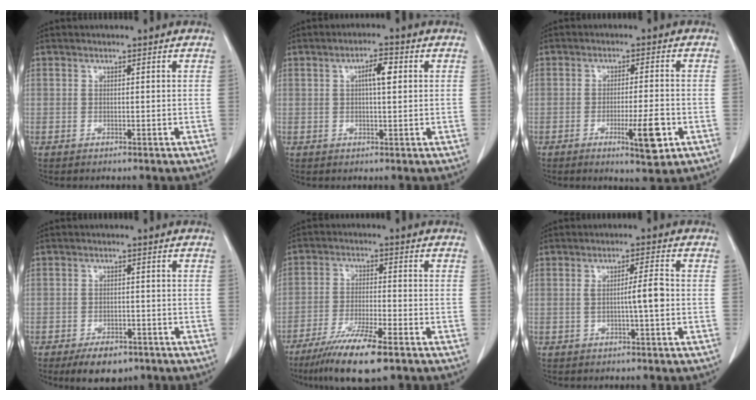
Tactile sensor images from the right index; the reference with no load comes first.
{"total": 3.7, "force": [0.9, 0.9, 3.5], "torque": [-0.062, 0.008, 0.013]}
{"total": 6.8, "force": [-2.7, 0.8, 6.2], "torque": [-0.096, -0.009, -0.035]}
{"total": 5.7, "force": [-3.9, 2.8, 2.9], "torque": [-0.045, -0.001, -0.056]}
{"total": 10.4, "force": [-7.0, 0.9, 7.6], "torque": [-0.141, -0.028, -0.120]}
{"total": 3.8, "force": [-0.6, -0.2, 3.8], "torque": [-0.063, 0.002, -0.009]}